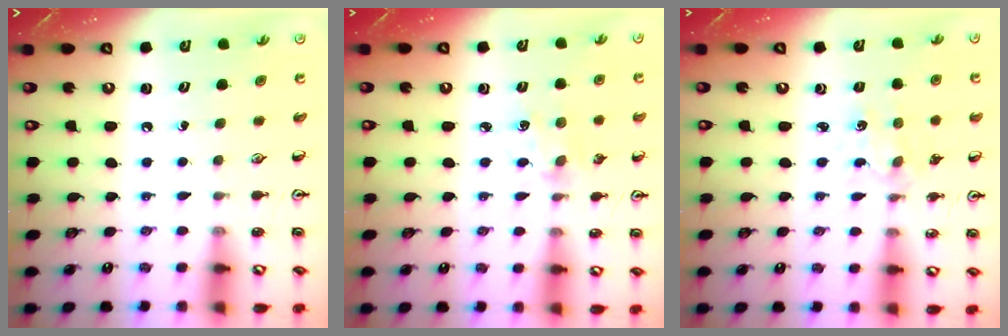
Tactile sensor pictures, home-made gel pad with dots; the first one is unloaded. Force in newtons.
{"total": 4.9, "press": 4.9, "slide": 0.7}
{"total": 1.8, "press": 1.8, "slide": 0.4}